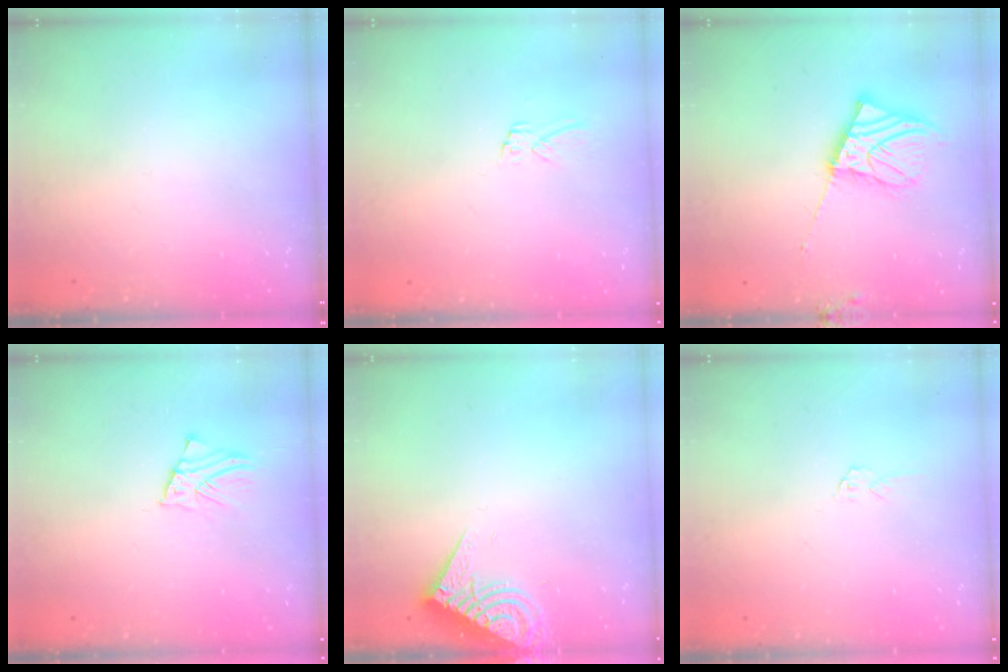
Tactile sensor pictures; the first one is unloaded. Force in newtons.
{"total": 4.5, "press": 4.5, "slide": 0.5}
{"total": 9.7, "press": 9.5, "slide": 1.7}
{"total": 2.7, "press": 2.7, "slide": 0.2}
{"total": 9.6, "press": 9.5, "slide": 1.2}
{"total": 3.4, "press": 3.4, "slide": 0.2}